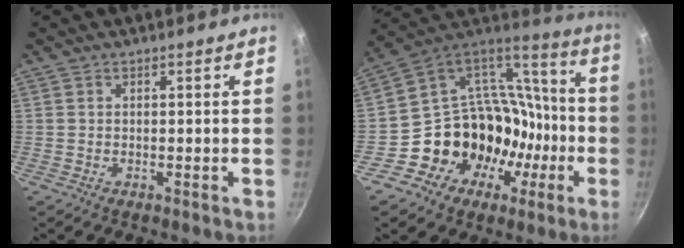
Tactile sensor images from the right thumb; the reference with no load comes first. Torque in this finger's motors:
{"motor_torque": [0.53, 0.53, 0.93, -0.87, 0.28]}